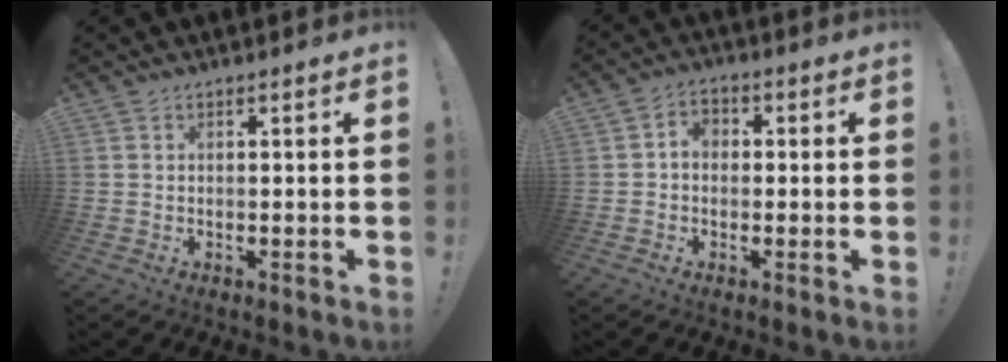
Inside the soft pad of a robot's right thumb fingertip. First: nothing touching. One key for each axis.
{"total": 3.6, "fx": -0.9, "fy": 2.5, "fz": 2.4, "tx": -0.050, "ty": 0.015, "tz": -0.015}